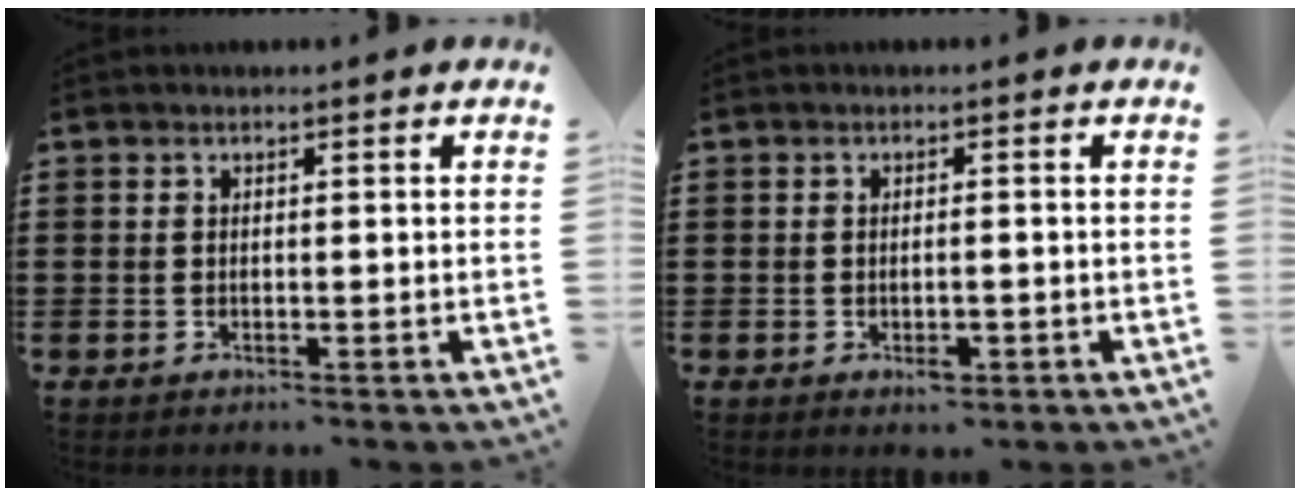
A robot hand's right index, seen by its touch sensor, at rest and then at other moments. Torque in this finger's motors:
{"motor_torque": [0.01, -0.03, 0.01, 0.03]}